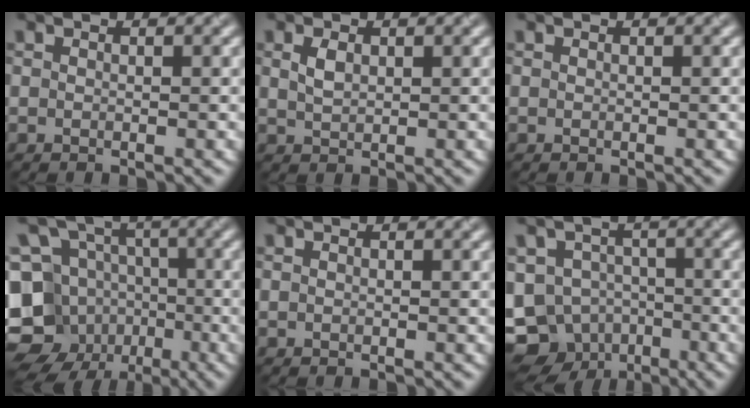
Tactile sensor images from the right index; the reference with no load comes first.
{"total": 0.9, "force": [0.1, 0.6, 0.6], "torque": [-0.016, 0.007, 0.015]}
{"total": 0.0}
{"total": 13.4, "force": [-6.1, 11.1, 4.5], "torque": [-0.107, 0.012, -0.099]}
{"total": 0.0}
{"total": 8.6, "force": [-5.3, 6.4, 2.3], "torque": [-0.029, 0.005, -0.088]}